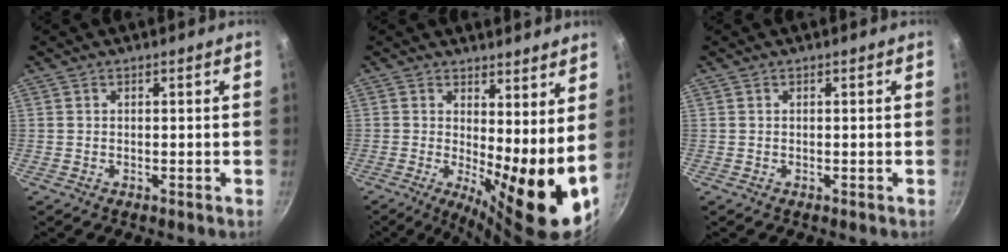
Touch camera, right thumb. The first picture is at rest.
{"total": 12.0, "force": [1.4, 3.7, 11.3], "torque": [-0.154, -0.025, 0.020]}
{"total": 0.0}